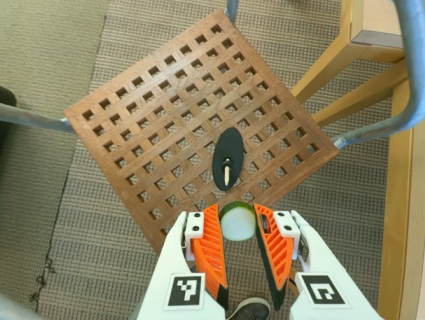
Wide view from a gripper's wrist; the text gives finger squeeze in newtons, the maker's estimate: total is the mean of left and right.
{"total": 10.1, "left": 10.0, "right": 10.3}